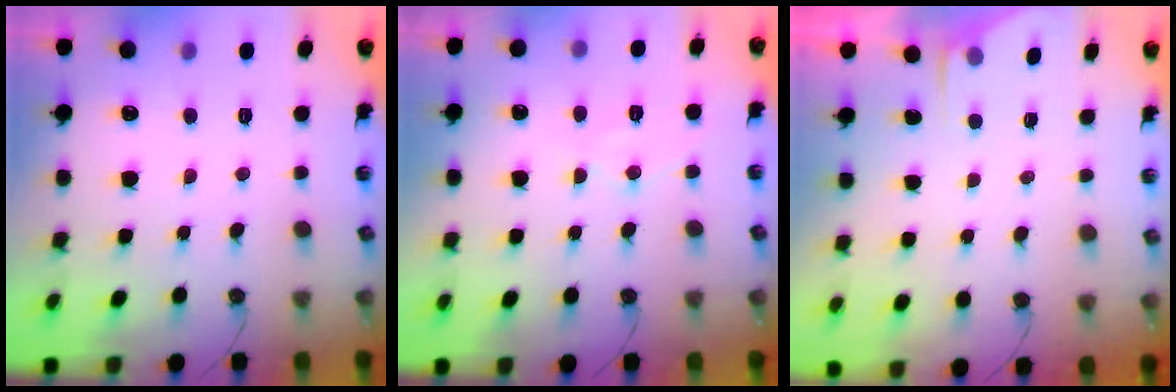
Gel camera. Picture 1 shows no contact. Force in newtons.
{"total": 7.3, "press": 7.3, "slide": 0.6}
{"total": 2.7, "press": 2.6, "slide": 0.4}